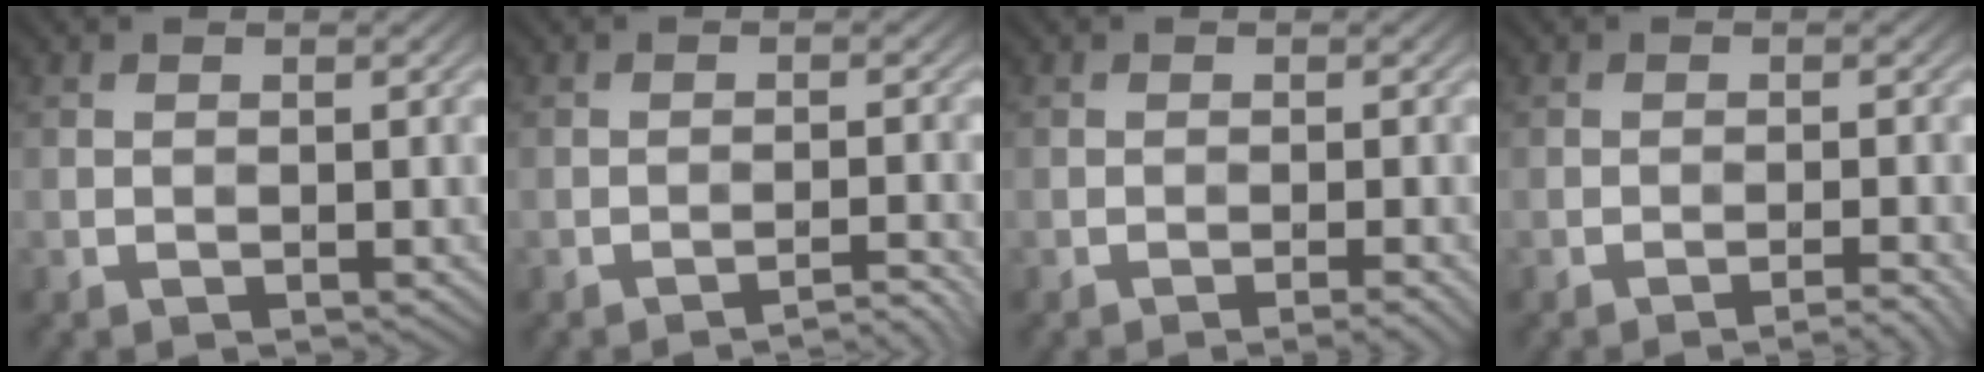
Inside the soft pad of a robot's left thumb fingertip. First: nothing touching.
{"total": 2.5, "force": [-2.2, 0.1, 1.2], "torque": [-0.012, 0.010, -0.039]}
{"total": 1.8, "force": [-0.9, 0.3, 1.5], "torque": [-0.018, 0.003, -0.019]}
{"total": 2.2, "force": [-1.5, 0.2, 1.6], "torque": [-0.020, 0.006, -0.029]}